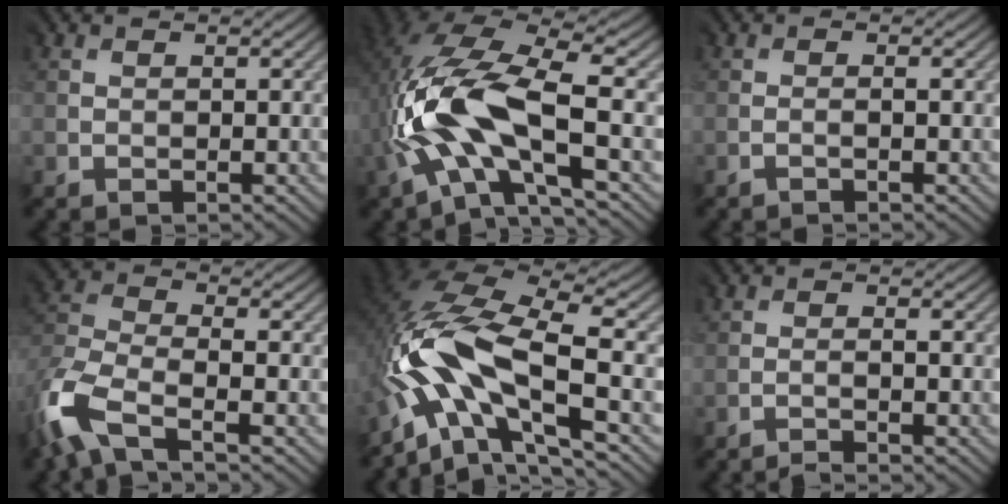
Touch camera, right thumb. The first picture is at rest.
{"total": 12.7, "force": [-2.1, 5.0, 11.5], "torque": [-0.259, 0.009, -0.042]}
{"total": 0.7, "force": [-0.6, -0.4, 0.1], "torque": [0.000, 0.004, -0.013]}
{"total": 8.2, "force": [-4.6, 4.0, 5.5], "torque": [-0.135, -0.008, -0.105]}
{"total": 13.9, "force": [-3.7, 6.2, 11.9], "torque": [-0.252, 0.005, -0.072]}
{"total": 1.6, "force": [-1.5, -0.4, 0.5], "torque": [-0.001, 0.006, -0.034]}